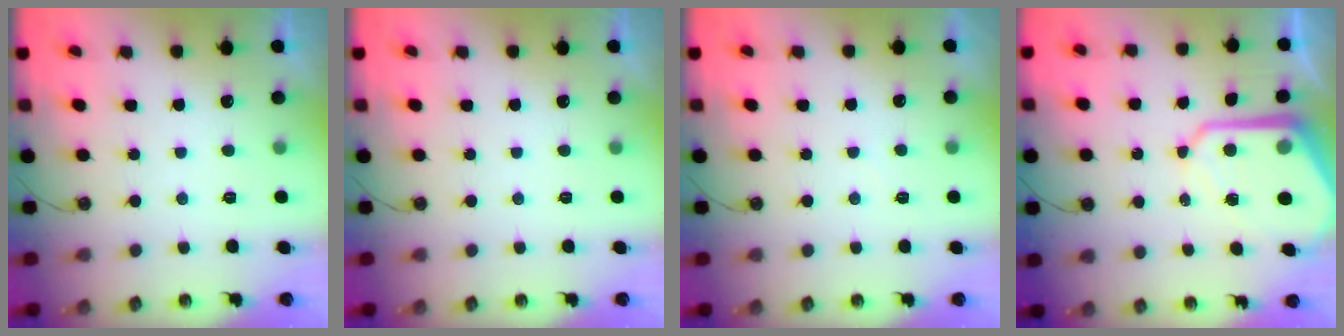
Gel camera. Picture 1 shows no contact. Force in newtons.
{"total": 0.0}
{"total": 2.9, "press": 2.9, "slide": 0.5}
{"total": 12.7, "press": 12.7, "slide": 1.1}